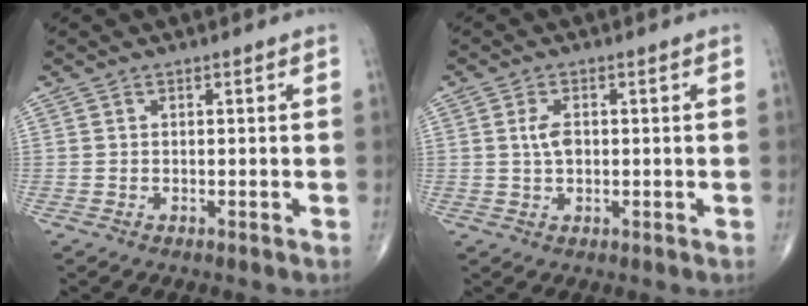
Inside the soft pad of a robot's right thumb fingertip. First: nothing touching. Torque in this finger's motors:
{"motor_torque": [-0.08, 0.24, 0.45, 0.07, -0.01]}